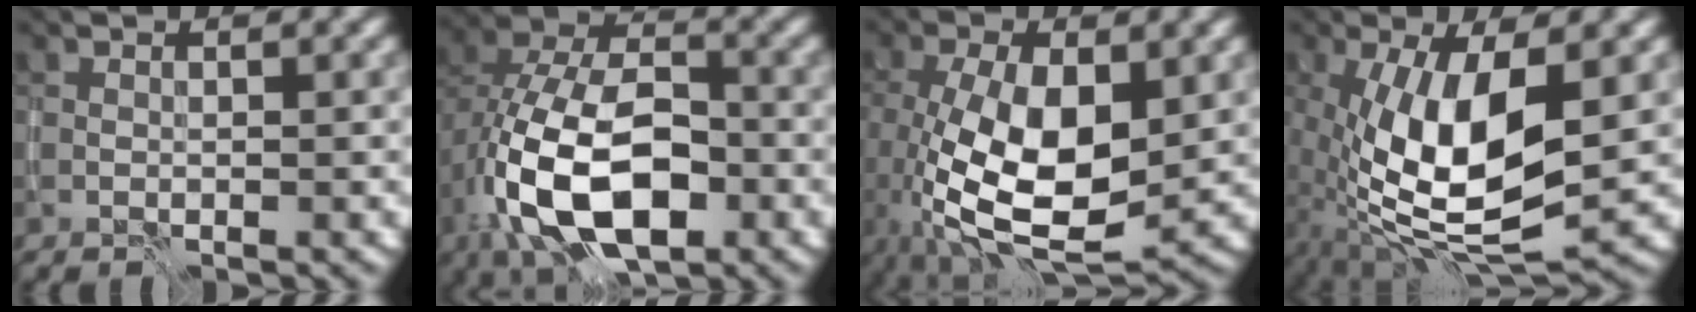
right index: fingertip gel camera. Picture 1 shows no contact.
{"total": 11.7, "force": [-4.1, 6.7, 8.6], "torque": [-0.174, -0.011, -0.074]}
{"total": 11.0, "force": [-1.6, 5.1, 9.6], "torque": [-0.195, -0.020, -0.024]}
{"total": 11.4, "force": [-1.1, 4.4, 10.5], "torque": [-0.207, -0.008, -0.023]}